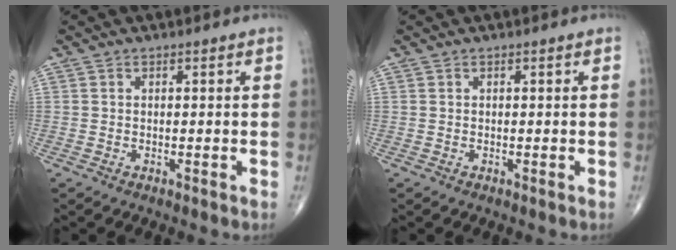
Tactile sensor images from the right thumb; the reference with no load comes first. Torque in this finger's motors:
{"motor_torque": [0.00, 0.00, 0.01, 0.00, 0.00]}